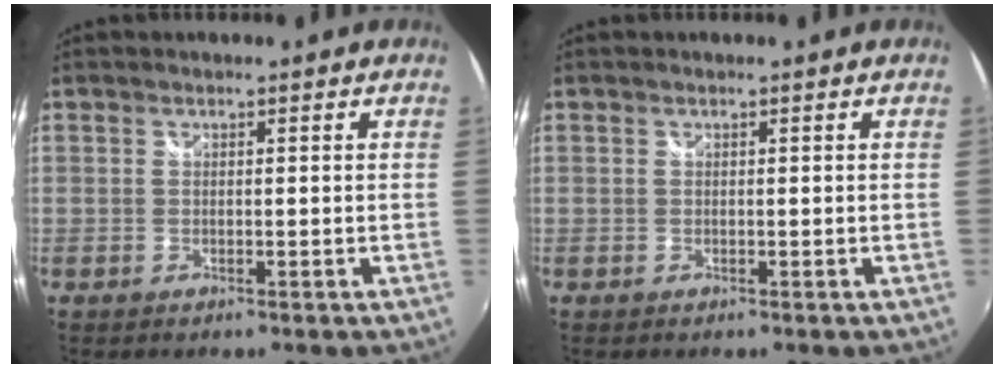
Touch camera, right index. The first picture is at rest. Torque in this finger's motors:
{"motor_torque": [0.04, 0.05, 0.00, 0.00]}